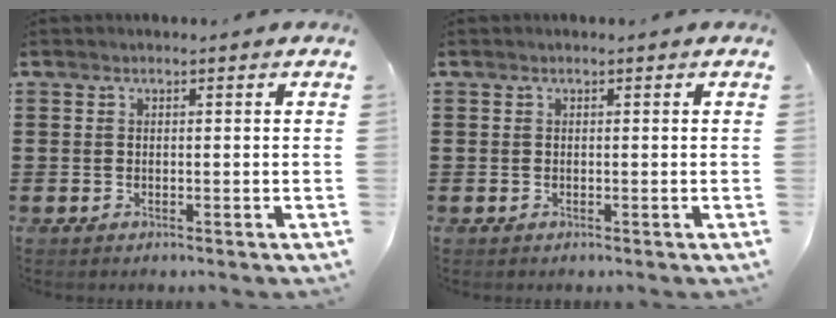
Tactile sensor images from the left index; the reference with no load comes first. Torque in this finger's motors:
{"motor_torque": [0.00, 0.00, 0.00, 0.00]}